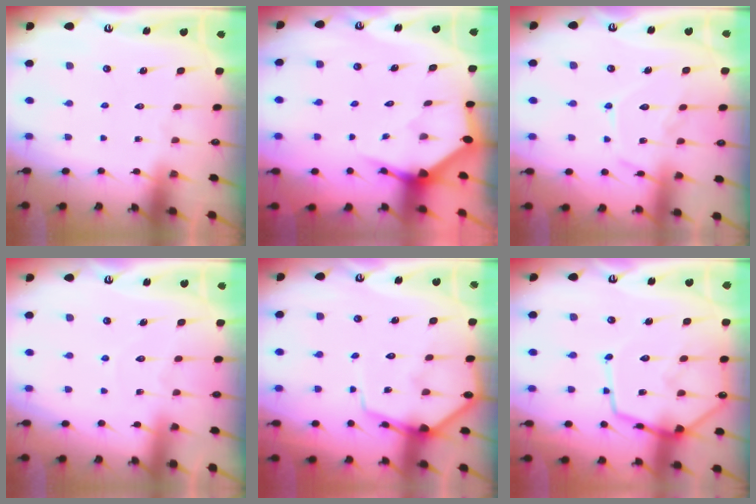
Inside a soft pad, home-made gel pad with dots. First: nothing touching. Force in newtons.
{"total": 3.4, "press": 3.4, "slide": 0.1}
{"total": 12.3, "press": 12.3, "slide": 1.0}
{"total": 4.6, "press": 4.6, "slide": 0.3}
{"total": 8.7, "press": 8.7, "slide": 0.9}
{"total": 14.4, "press": 14.3, "slide": 1.3}